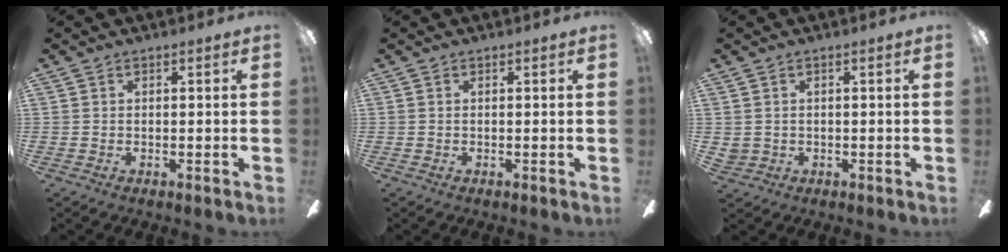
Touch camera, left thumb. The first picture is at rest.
{"total": 0.0}
{"total": 1.6, "force": [0.4, 1.5, 0.3], "torque": [-0.008, 0.004, 0.005]}